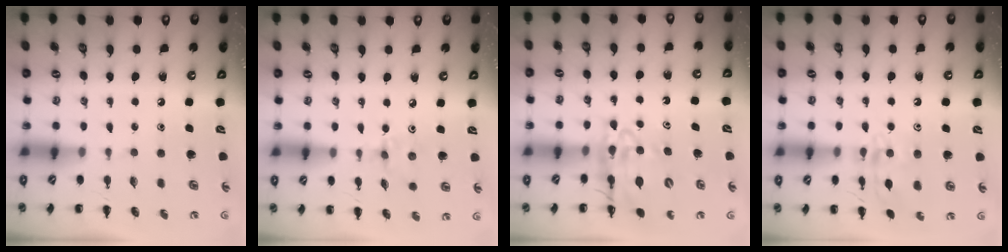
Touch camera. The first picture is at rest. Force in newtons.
{"total": 2.2, "press": 2.1, "slide": 0.6}
{"total": 14.6, "press": 14.1, "slide": 3.8}
{"total": 13.2, "press": 13.1, "slide": 0.7}